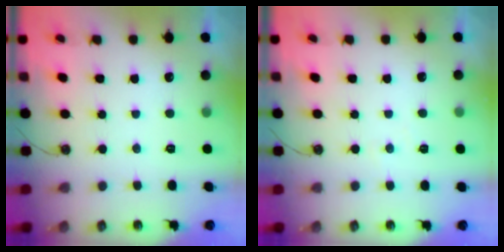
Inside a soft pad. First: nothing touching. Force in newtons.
{"total": 2.7, "press": 2.7, "slide": 0.4}